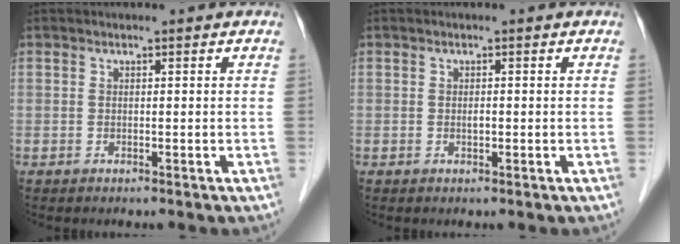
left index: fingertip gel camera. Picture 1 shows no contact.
{"total": 0.7, "force": [-0.1, 0.3, 0.6], "torque": [-0.012, 0.000, -0.001]}